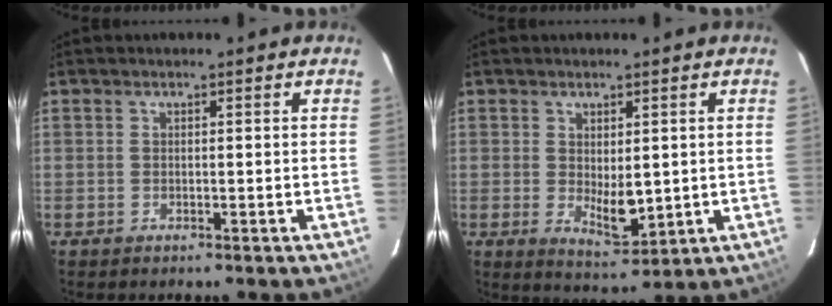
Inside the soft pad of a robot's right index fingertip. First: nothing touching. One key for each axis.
{"total": 5.9, "fx": 0.1, "fy": 3.0, "fz": 5.1, "tx": -0.080, "ty": -0.016, "tz": 0.012}